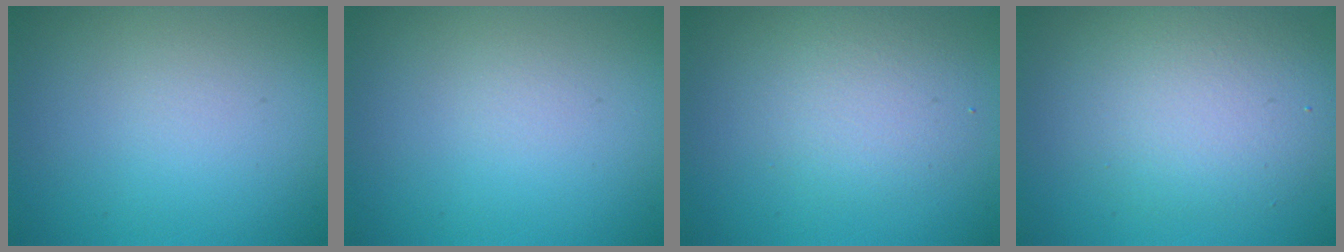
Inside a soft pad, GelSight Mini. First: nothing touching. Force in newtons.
{"total": 0.0}
{"total": 2.9, "press": 2.9, "slide": 0.2}
{"total": 5.1, "press": 5.1, "slide": 0.1}